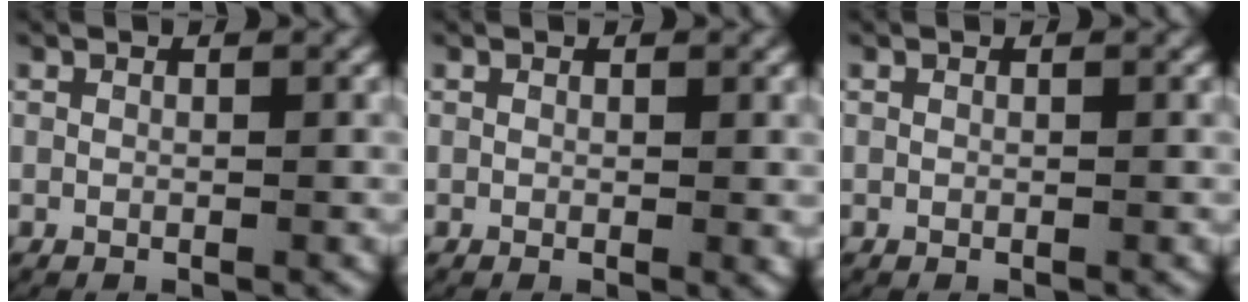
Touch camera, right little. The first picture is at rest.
{"total": 0.7, "force": [0.1, 0.2, 0.7], "torque": [-0.006, -0.004, 0.004]}
{"total": 0.0}